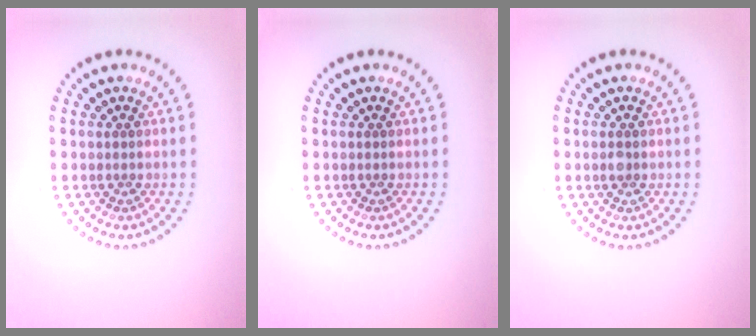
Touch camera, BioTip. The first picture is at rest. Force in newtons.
{"total": 0.0}
{"total": 0.9, "press": 0.9, "slide": 0.0}